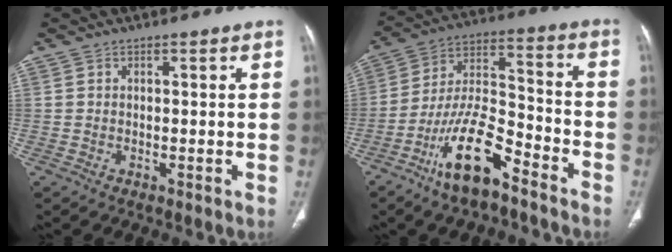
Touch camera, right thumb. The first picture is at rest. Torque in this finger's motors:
{"motor_torque": [2.13, 1.01, 1.16, -1.61, 0.44]}